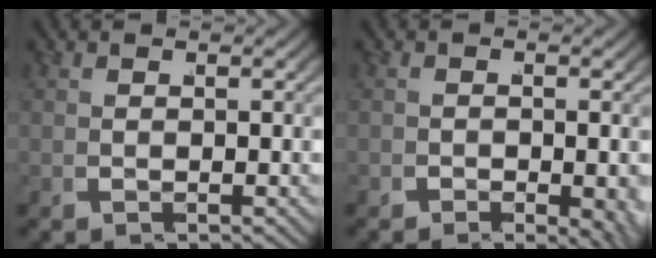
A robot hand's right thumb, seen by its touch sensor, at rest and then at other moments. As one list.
[{"total": 2.8, "force": [-1.3, 1.4, 2.1], "torque": [-0.033, -0.024, -0.016]}]